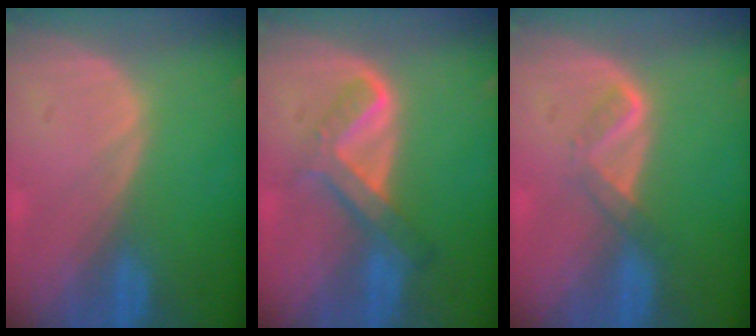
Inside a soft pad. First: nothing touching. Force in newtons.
{"total": 6.5, "press": 5.5, "slide": 3.3}
{"total": 2.8, "press": 2.7, "slide": 0.7}